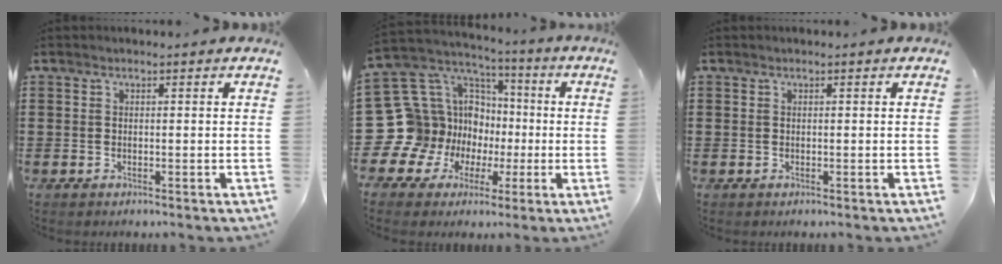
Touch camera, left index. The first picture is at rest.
{"total": 15.3, "force": [-1.9, 14.5, 4.5], "torque": [-0.178, -0.028, -0.002]}
{"total": 0.0}